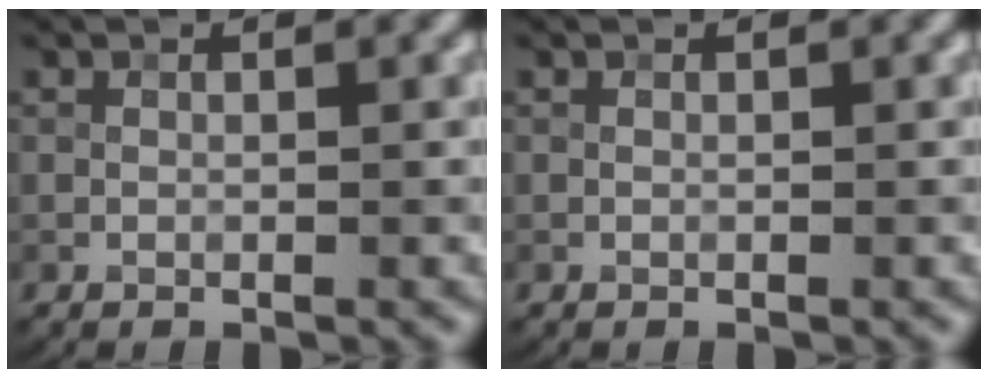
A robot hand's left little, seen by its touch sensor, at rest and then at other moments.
{"total": 0.0}